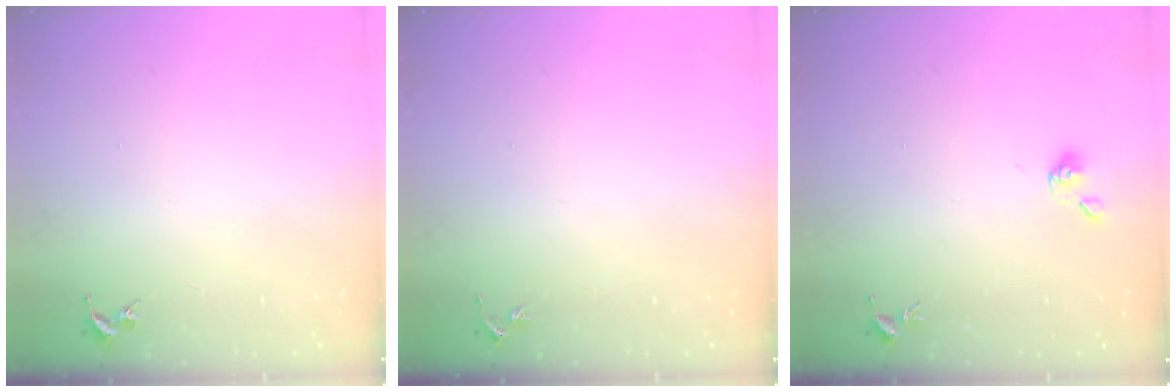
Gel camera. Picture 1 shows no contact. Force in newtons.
{"total": 3.3, "press": 3.2, "slide": 0.4}
{"total": 5.2, "press": 5.1, "slide": 0.6}